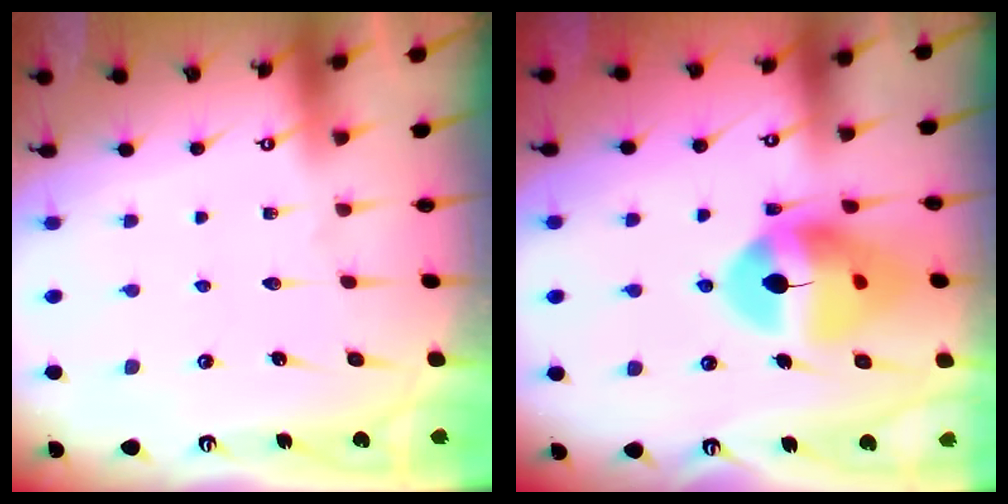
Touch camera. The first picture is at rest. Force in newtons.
{"total": 15.4, "press": 15.3, "slide": 1.8}